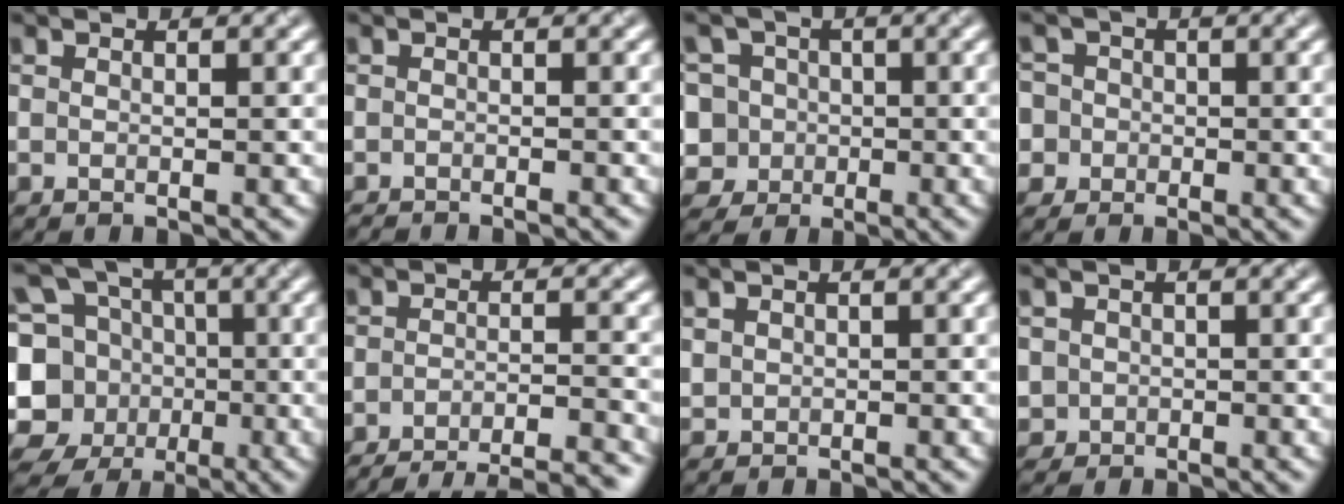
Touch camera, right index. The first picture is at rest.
{"total": 1.7, "force": [-1.7, 0.1, 0.4], "torque": [-0.001, -0.007, -0.027]}
{"total": 8.2, "force": [-1.1, 7.5, 3.1], "torque": [-0.061, 0.027, -0.061]}
{"total": 5.4, "force": [-0.6, 5.2, 1.5], "torque": [-0.028, 0.024, -0.042]}
{"total": 11.9, "force": [-3.3, 10.4, 4.5], "torque": [-0.110, -0.006, -0.065]}
{"total": 11.4, "force": [-10.0, 3.1, 4.5], "torque": [-0.035, 0.000, -0.112]}
{"total": 0.9, "force": [0.4, 0.8, 0.1], "torque": [-0.004, -0.002, 0.013]}
{"total": 1.4, "force": [0.0, 1.4, 0.0], "torque": [0.009, -0.004, 0.003]}